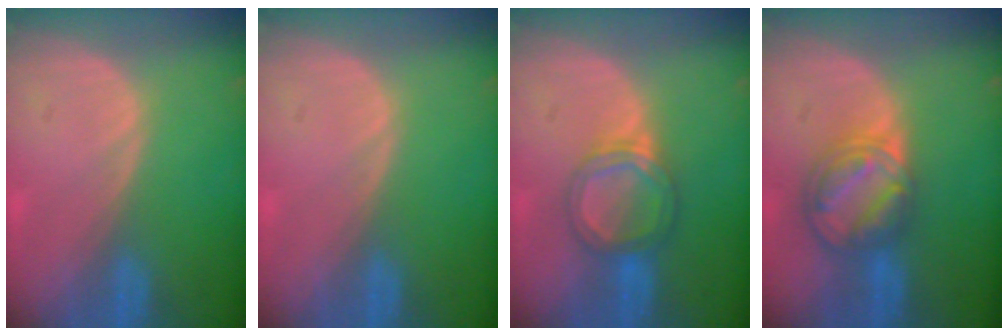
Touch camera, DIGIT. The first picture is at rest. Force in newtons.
{"total": 0.0}
{"total": 5.3, "press": 5.0, "slide": 1.7}
{"total": 8.1, "press": 6.9, "slide": 4.1}